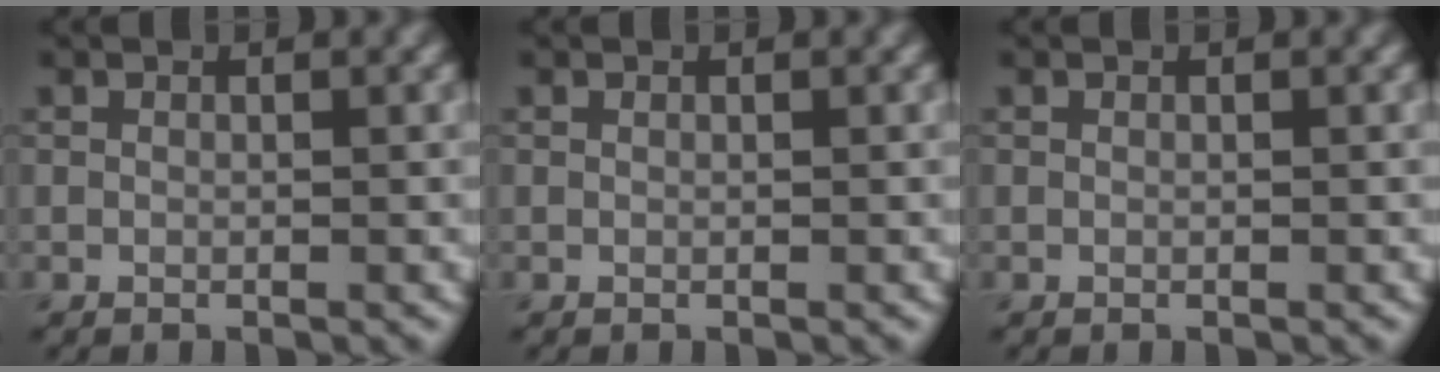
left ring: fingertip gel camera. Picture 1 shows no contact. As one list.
[{"total": 0.0}, {"total": 0.0}]